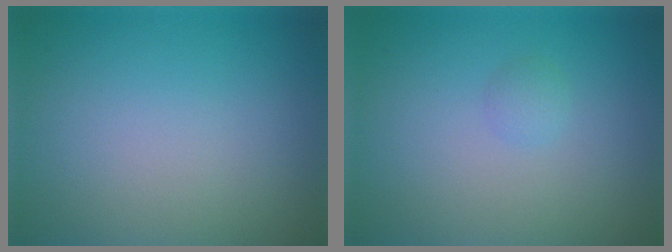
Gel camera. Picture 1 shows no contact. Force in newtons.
{"total": 0.8, "press": 0.8, "slide": 0.0}